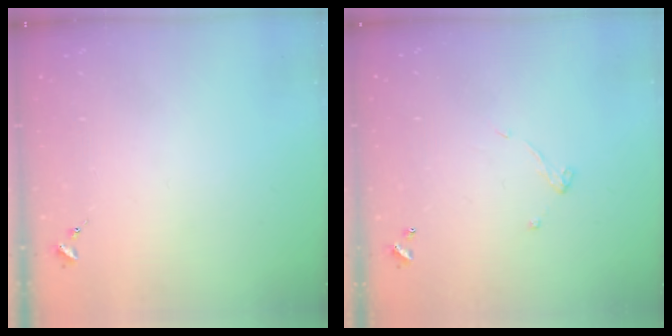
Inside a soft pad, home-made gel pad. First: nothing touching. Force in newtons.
{"total": 4.4, "press": 4.4, "slide": 0.2}